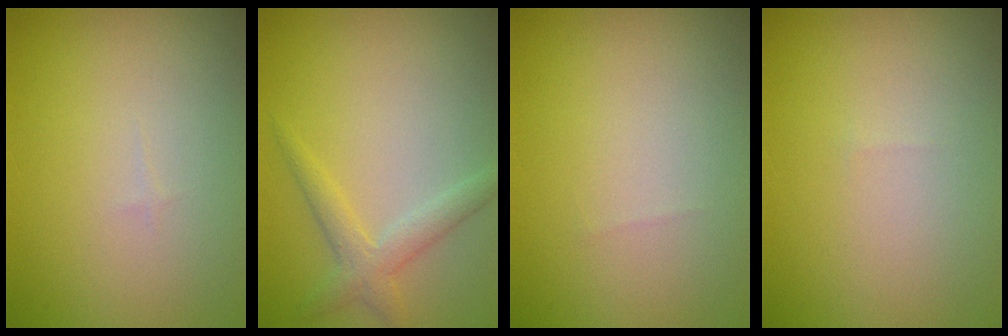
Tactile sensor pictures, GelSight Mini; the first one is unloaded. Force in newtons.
{"total": 2.4, "press": 2.4, "slide": 0.2}
{"total": 0.0}
{"total": 0.0}